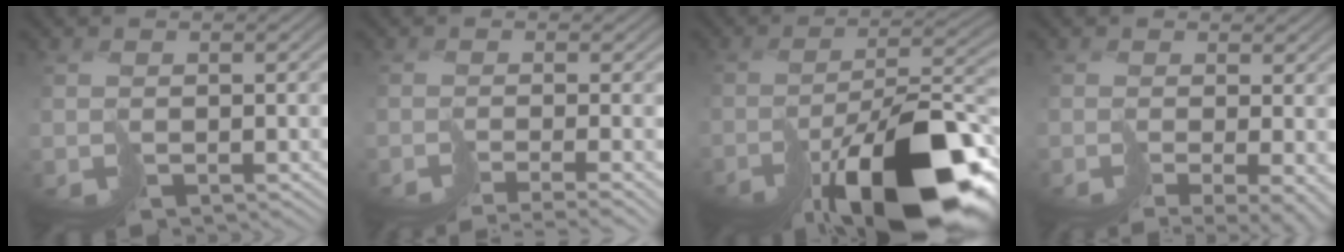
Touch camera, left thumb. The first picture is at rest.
{"total": 4.4, "force": [-3.6, -0.5, 2.6], "torque": [-0.028, -0.012, -0.049]}
{"total": 17.0, "force": [-9.6, 5.6, 12.8], "torque": [-0.194, -0.015, -0.146]}
{"total": 8.2, "force": [-3.8, 2.5, 6.9], "torque": [-0.113, -0.031, -0.015]}